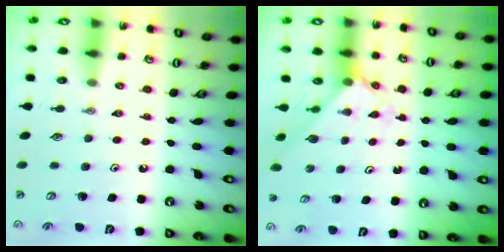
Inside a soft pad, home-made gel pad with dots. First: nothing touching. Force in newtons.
{"total": 2.2, "press": 2.2, "slide": 0.3}